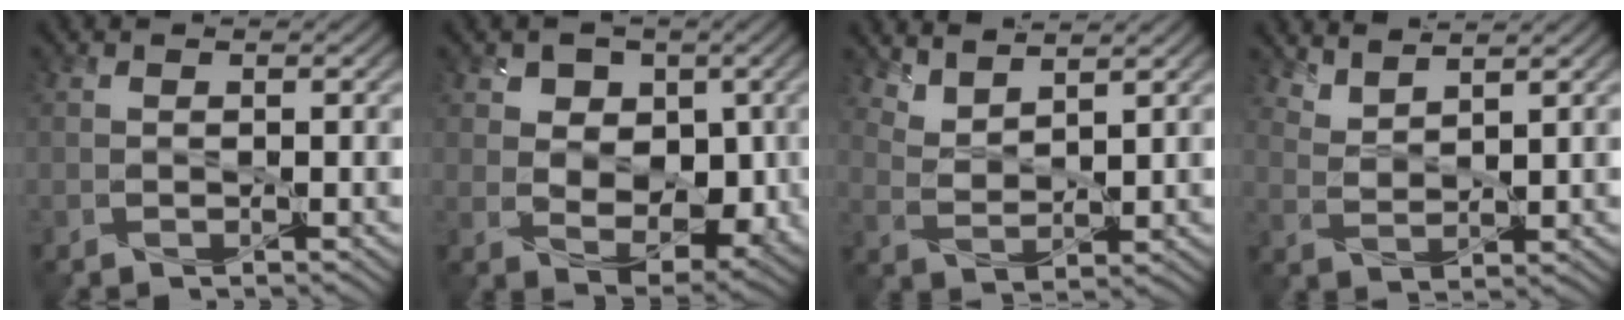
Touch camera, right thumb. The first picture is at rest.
{"total": 6.5, "force": [1.2, 4.8, 4.2], "torque": [-0.077, -0.009, 0.011]}
{"total": 4.6, "force": [3.9, 1.1, 2.1], "torque": [-0.055, -0.014, 0.095]}
{"total": 4.0, "force": [3.5, 0.7, 1.8], "torque": [-0.044, -0.014, 0.087]}